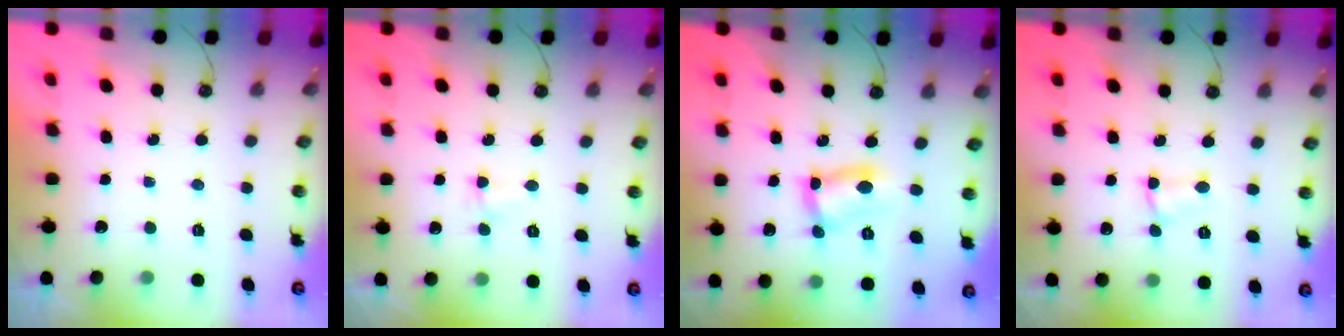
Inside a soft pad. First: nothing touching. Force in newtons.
{"total": 2.5, "press": 2.1, "slide": 1.4}
{"total": 7.9, "press": 7.9, "slide": 0.4}
{"total": 1.9, "press": 1.9, "slide": 0.3}